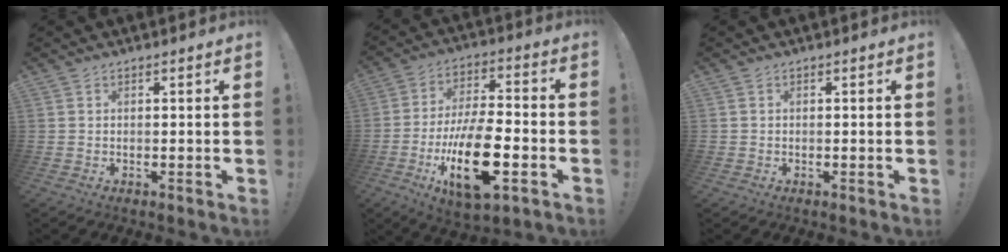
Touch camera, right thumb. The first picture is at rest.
{"total": 19.7, "force": [-7.3, 8.2, 16.4], "torque": [-0.297, 0.030, -0.112]}
{"total": 0.6, "force": [-0.2, 0.6, -0.1], "torque": [-0.006, 0.004, -0.002]}